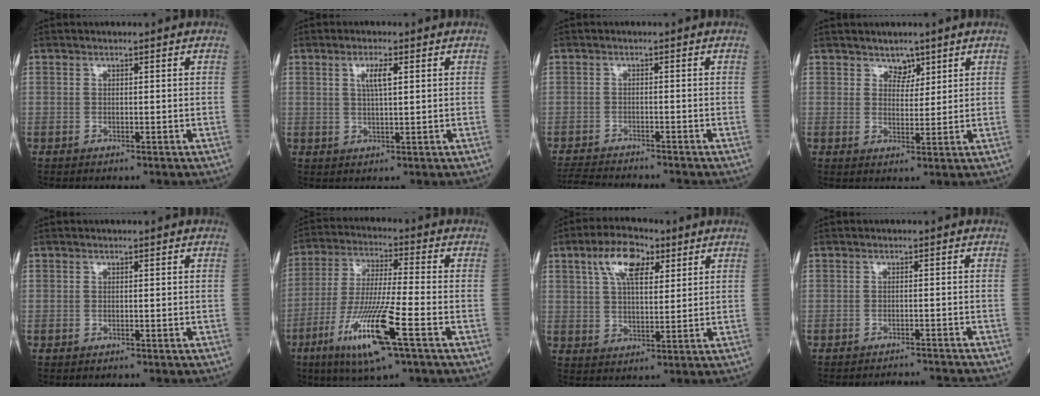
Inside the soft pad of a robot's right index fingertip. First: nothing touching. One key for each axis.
{"total": 3.2, "fx": 1.2, "fy": 0.4, "fz": 2.9, "tx": -0.058, "ty": 0.000, "tz": 0.020}
{"total": 6.7, "fx": -6.4, "fy": 0.4, "fz": 1.8, "tx": -0.030, "ty": -0.019, "tz": -0.106}
{"total": 2.6, "fx": 2.0, "fy": 1.6, "fz": 0.7, "tx": -0.006, "ty": -0.002, "tz": 0.033}
{"total": 0.0}
{"total": 13.9, "fx": -6.3, "fy": 0.3, "fz": 12.4, "tx": -0.255, "ty": -0.027, "tz": -0.114}
{"total": 8.6, "fx": 4.3, "fy": 3.7, "fz": 6.5, "tx": -0.127, "ty": 0.020, "tz": 0.079}
{"total": 5.7, "fx": -5.6, "fy": -0.7, "fz": 0.3, "tx": -0.004, "ty": -0.008, "tz": -0.072}